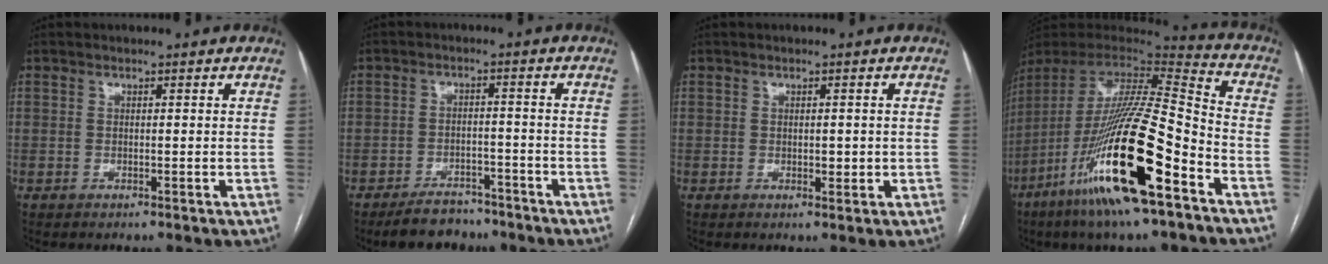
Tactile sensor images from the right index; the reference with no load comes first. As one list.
[{"total": 6.5, "force": [-5.6, 2.9, 1.8], "torque": [-0.029, 0.000, -0.087]}, {"total": 1.4, "force": [-0.1, 0.8, 1.2], "torque": [-0.014, -0.001, 0.002]}, {"total": 26.1, "force": [-12.4, 2.6, 22.8], "torque": [-0.436, -0.059, -0.229]}]